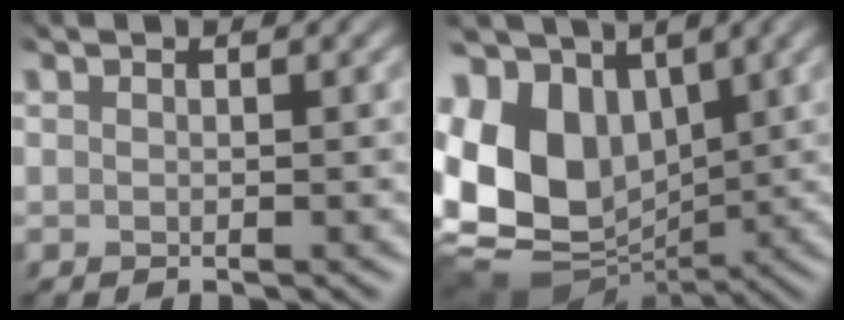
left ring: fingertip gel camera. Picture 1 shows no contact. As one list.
[{"total": 14.6, "force": [0.2, 10.6, 10.1], "torque": [-0.230, -0.007, 0.012]}]